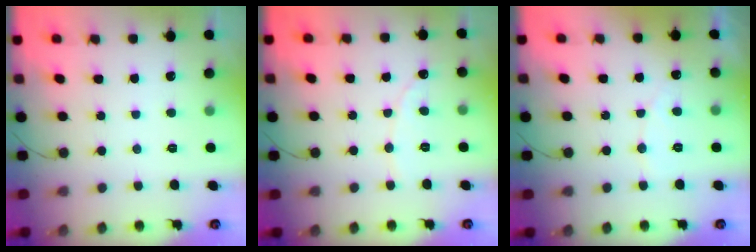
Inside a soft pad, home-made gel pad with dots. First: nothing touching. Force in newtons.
{"total": 2.1, "press": 2.1, "slide": 0.1}
{"total": 3.5, "press": 3.5, "slide": 0.2}